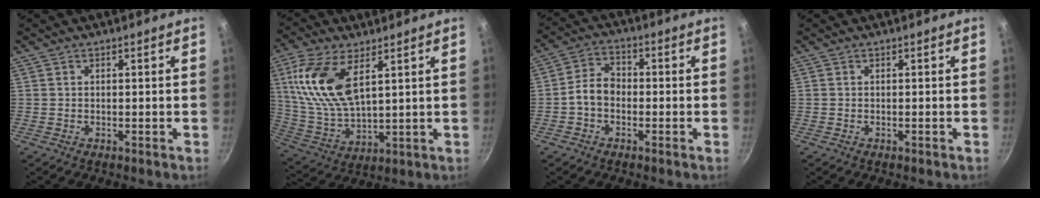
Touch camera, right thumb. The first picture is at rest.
{"total": 15.4, "force": [5.8, 7.5, 12.1], "torque": [-0.240, -0.019, 0.124]}
{"total": 5.4, "force": [-1.4, 3.9, 3.4], "torque": [-0.047, 0.026, -0.038]}
{"total": 0.0}